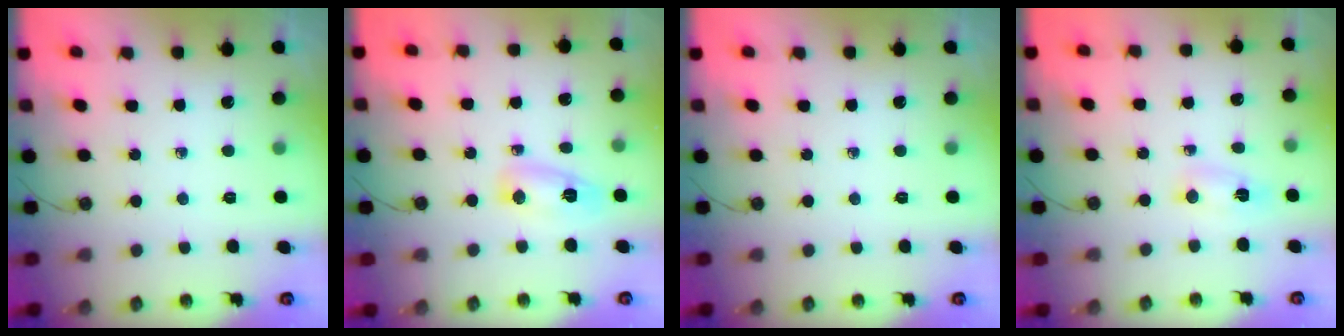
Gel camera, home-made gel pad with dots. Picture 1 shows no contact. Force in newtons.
{"total": 6.3, "press": 6.1, "slide": 1.4}
{"total": 0.0}
{"total": 2.6, "press": 2.3, "slide": 1.1}